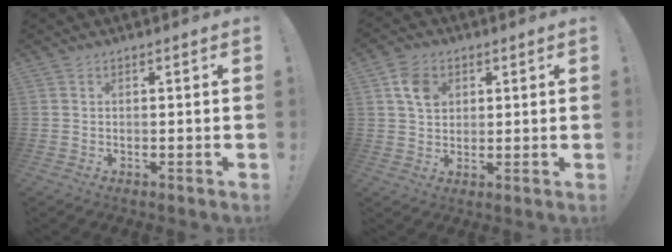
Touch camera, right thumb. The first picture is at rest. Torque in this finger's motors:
{"motor_torque": [0.05, 0.14, 0.55, -0.31, 0.00]}